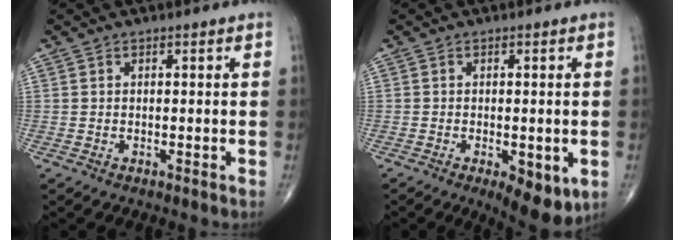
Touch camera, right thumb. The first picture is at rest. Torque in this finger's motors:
{"motor_torque": [-0.14, 0.53, -0.28, -0.15, 0.00]}